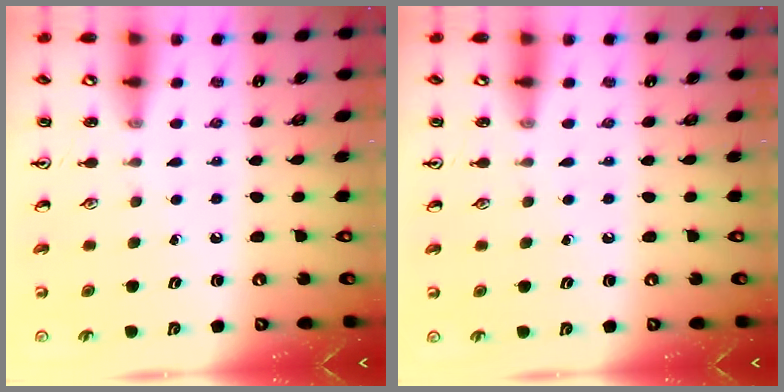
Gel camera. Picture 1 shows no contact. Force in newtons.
{"total": 0.0}